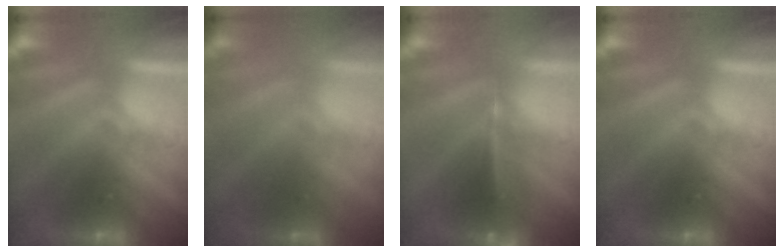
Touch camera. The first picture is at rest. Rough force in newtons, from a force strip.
{"total": 1.8}
{"total": 5.5}
{"total": 0.0}